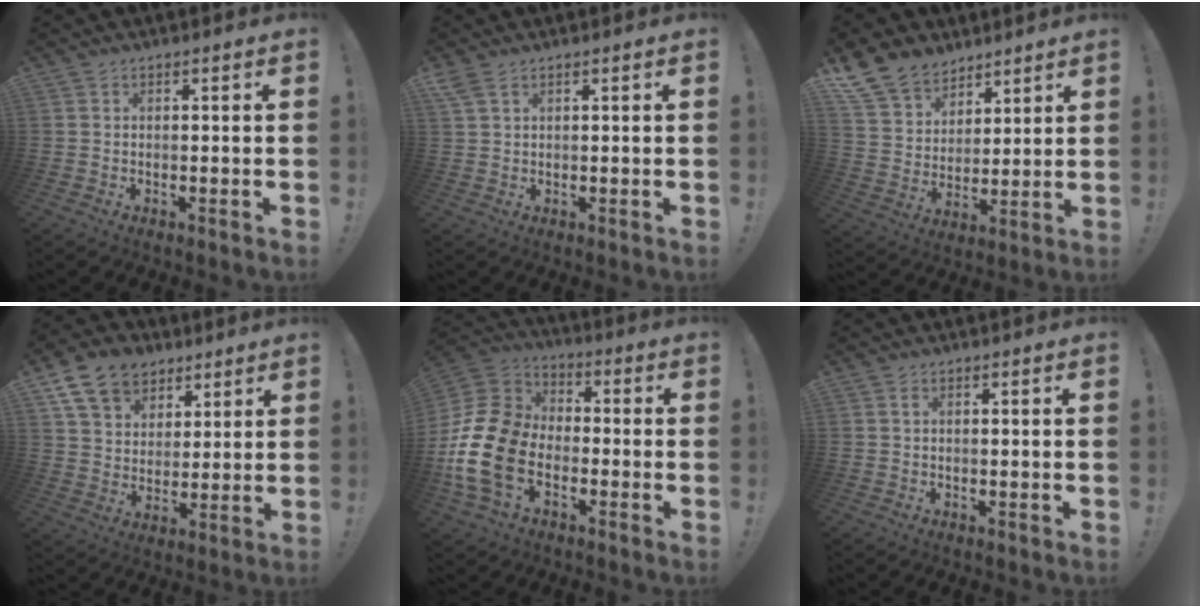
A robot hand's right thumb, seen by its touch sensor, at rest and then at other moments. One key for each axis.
{"total": 3.0, "fx": 1.9, "fy": 1.4, "fz": 2.0, "tx": -0.049, "ty": 0.000, "tz": 0.038}
{"total": 13.0, "fx": 9.5, "fy": 8.3, "fz": 3.2, "tx": -0.065, "ty": -0.070, "tz": 0.186}
{"total": 14.2, "fx": 8.1, "fy": 10.2, "fz": 5.5, "tx": -0.088, "ty": -0.041, "tz": 0.157}
{"total": 18.5, "fx": -6.2, "fy": 12.9, "fz": 11.7, "tx": -0.223, "ty": 0.040, "tz": -0.098}
{"total": 0.7, "fx": 0.1, "fy": 0.0, "fz": 0.7, "tx": -0.023, "ty": 0.005, "tz": 0.002}